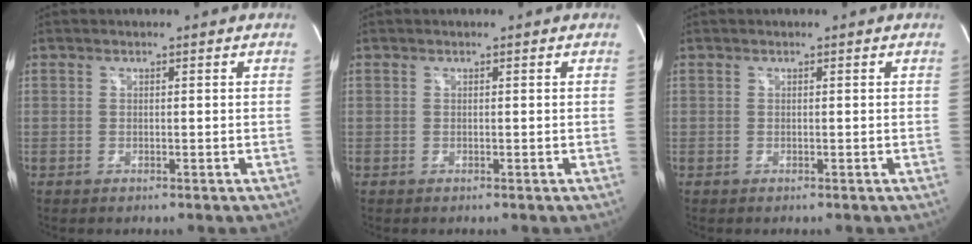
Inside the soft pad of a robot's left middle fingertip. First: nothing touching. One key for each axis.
{"total": 0.0}
{"total": 0.0}